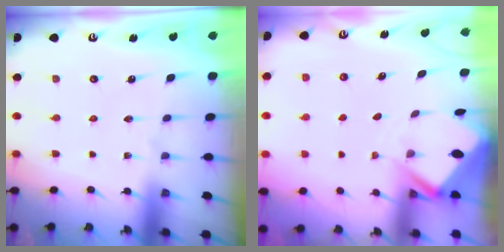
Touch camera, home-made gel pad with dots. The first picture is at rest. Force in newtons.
{"total": 2.4, "press": 2.4, "slide": 0.1}